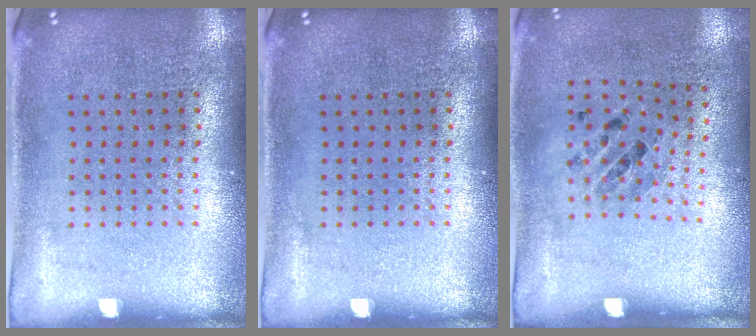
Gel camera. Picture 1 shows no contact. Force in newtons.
{"total": 0.0}
{"total": 0.9, "press": 0.8, "slide": 0.5}